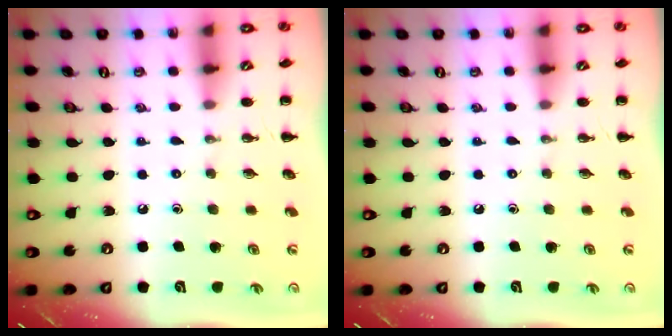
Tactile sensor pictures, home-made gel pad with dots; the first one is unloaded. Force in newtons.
{"total": 0.0}